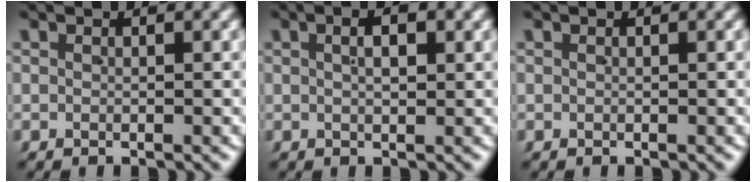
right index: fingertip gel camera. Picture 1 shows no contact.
{"total": 2.3, "force": [0.7, 0.7, 2.1], "torque": [-0.016, 0.007, 0.009]}
{"total": 0.0}